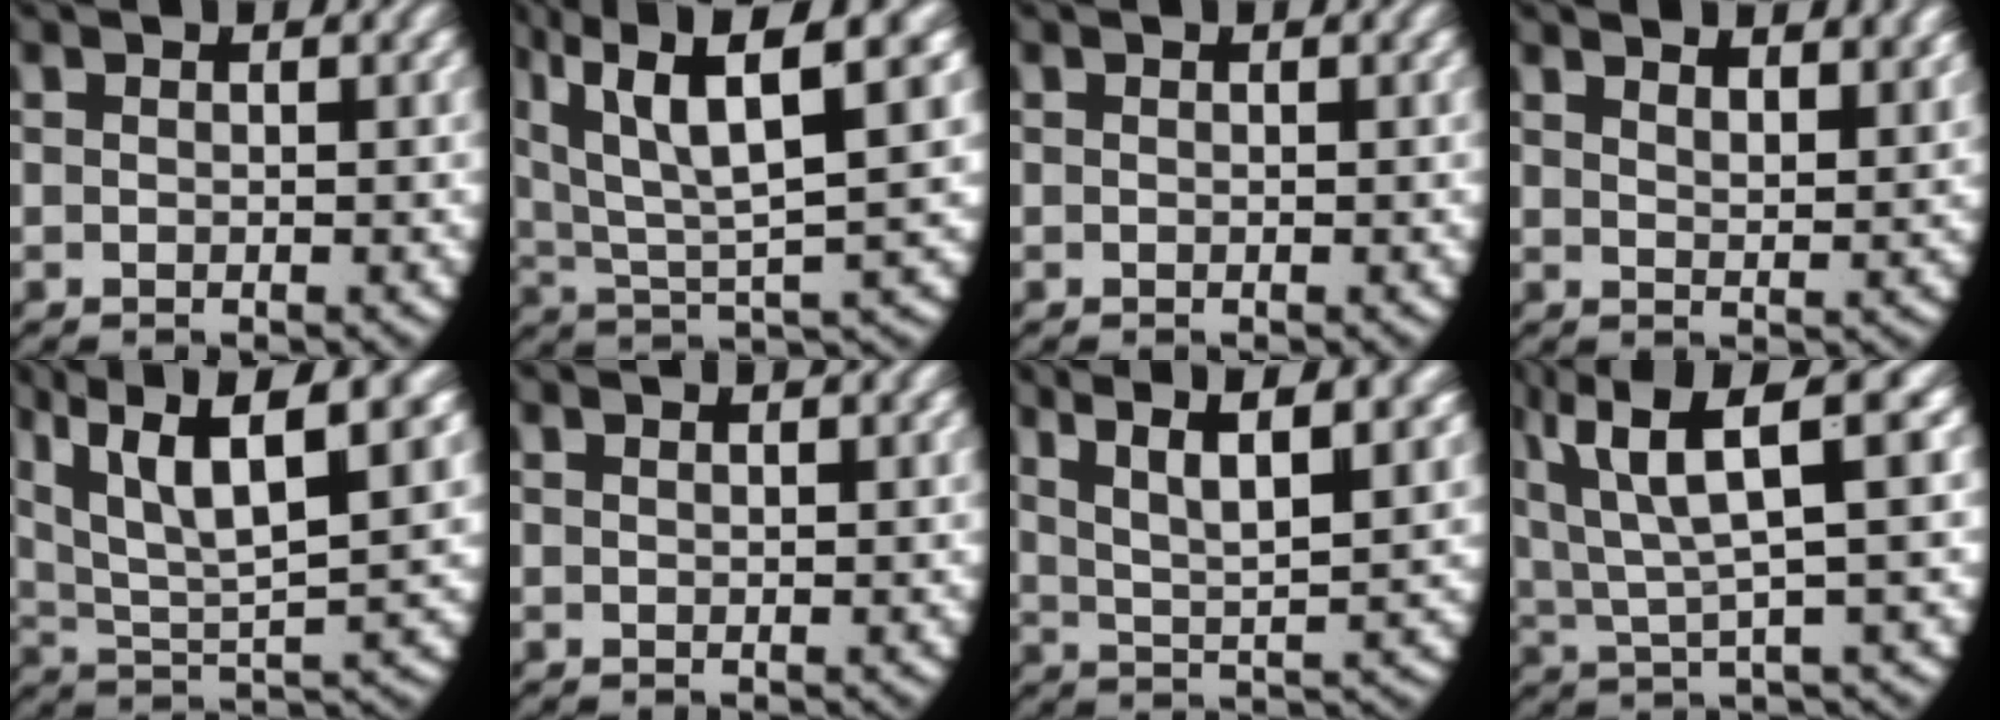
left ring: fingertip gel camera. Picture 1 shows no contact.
{"total": 9.5, "force": [3.4, 4.5, 7.7], "torque": [-0.147, -0.009, 0.069]}
{"total": 0.0}
{"total": 3.2, "force": [2.8, 0.4, 1.4], "torque": [-0.025, -0.008, 0.051]}
{"total": 8.6, "force": [3.4, 4.3, 6.7], "torque": [-0.142, -0.019, 0.068]}
{"total": 0.7, "force": [0.5, -0.4, 0.2], "torque": [-0.003, -0.002, 0.013]}
{"total": 7.8, "force": [4.1, 3.6, 5.6], "torque": [-0.094, 0.007, 0.060]}
{"total": 8.4, "force": [3.2, 3.4, 7.0], "torque": [-0.135, -0.004, 0.063]}